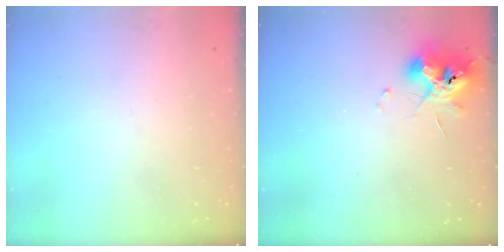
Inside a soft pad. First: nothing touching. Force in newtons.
{"total": 10.8, "press": 10.8, "slide": 0.6}